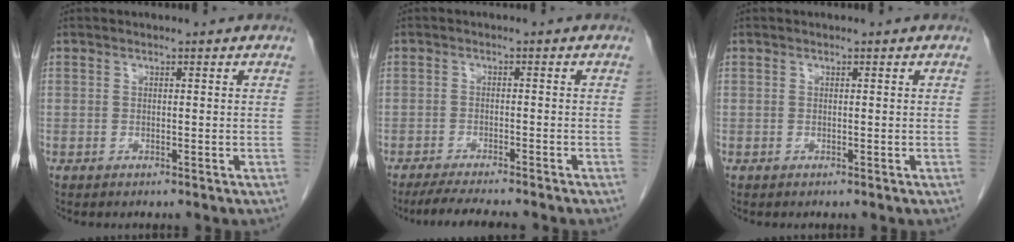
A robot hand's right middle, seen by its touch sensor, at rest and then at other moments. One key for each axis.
{"total": 7.3, "fx": -6.4, "fy": 0.2, "fz": 3.6, "tx": -0.049, "ty": -0.016, "tz": -0.100}
{"total": 0.0}